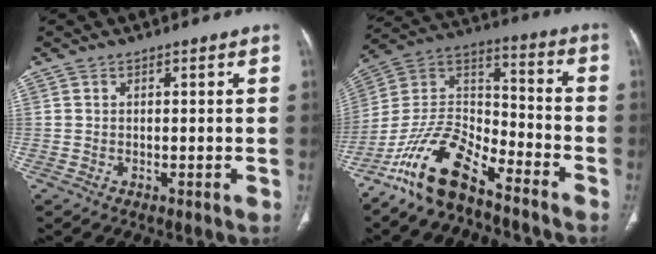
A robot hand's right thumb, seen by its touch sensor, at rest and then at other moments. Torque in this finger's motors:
{"motor_torque": [0.32, 0.52, 1.55, -1.22, 0.38]}